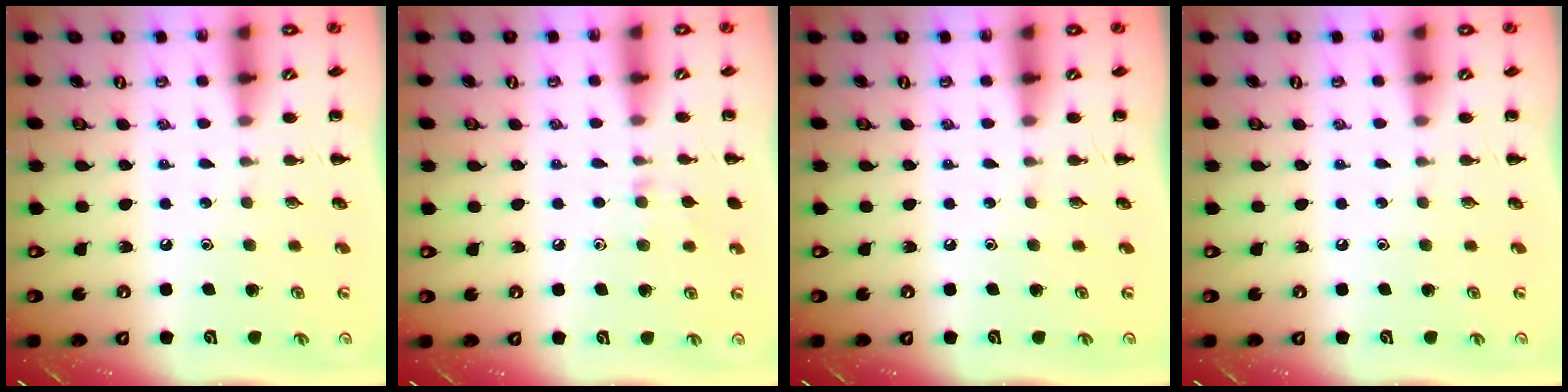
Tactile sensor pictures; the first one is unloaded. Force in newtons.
{"total": 6.2, "press": 5.8, "slide": 2.2}
{"total": 0.0}
{"total": 0.0}